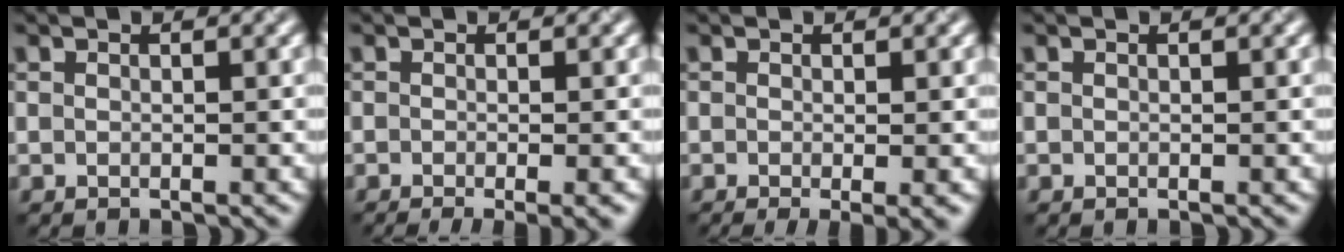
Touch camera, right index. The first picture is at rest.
{"total": 3.1, "force": [-1.5, 0.6, 2.6], "torque": [-0.042, -0.015, -0.020]}
{"total": 2.5, "force": [-0.8, 0.4, 2.3], "torque": [-0.039, -0.011, -0.012]}
{"total": 0.0}